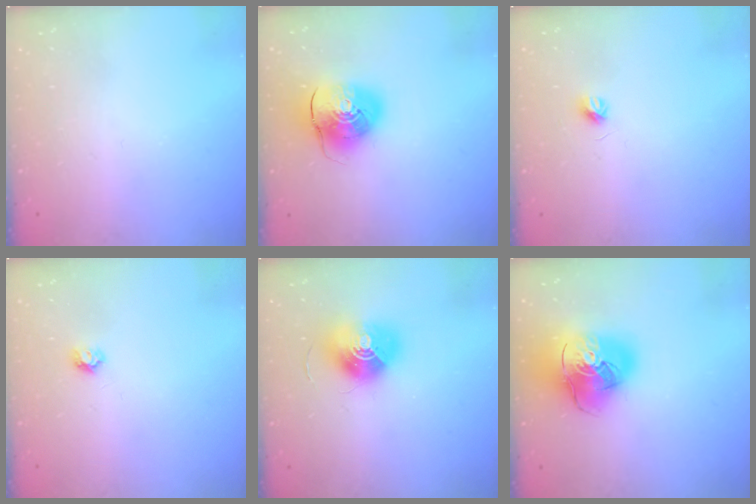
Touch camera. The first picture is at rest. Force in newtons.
{"total": 11.8, "press": 11.7, "slide": 1.9}
{"total": 3.6, "press": 3.6, "slide": 0.4}
{"total": 4.2, "press": 4.2, "slide": 0.4}
{"total": 13.5, "press": 13.5, "slide": 0.6}
{"total": 19.7, "press": 19.5, "slide": 2.7}